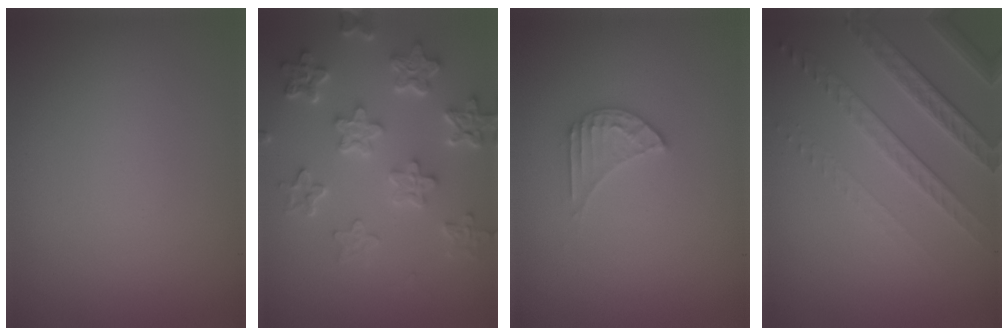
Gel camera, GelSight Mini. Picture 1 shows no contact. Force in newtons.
{"total": 5.9, "press": 4.5, "slide": 3.8}
{"total": 2.1, "press": 2.0, "slide": 0.4}
{"total": 4.5, "press": 3.1, "slide": 3.3}